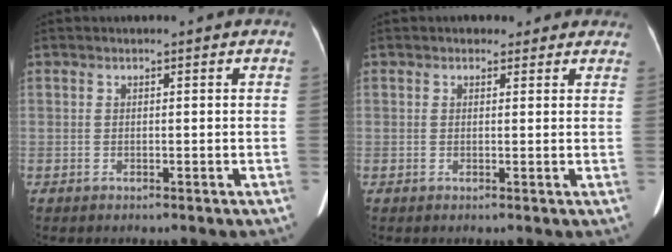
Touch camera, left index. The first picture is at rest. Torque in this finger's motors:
{"motor_torque": [0.77, -1.37, -0.06, -0.02]}